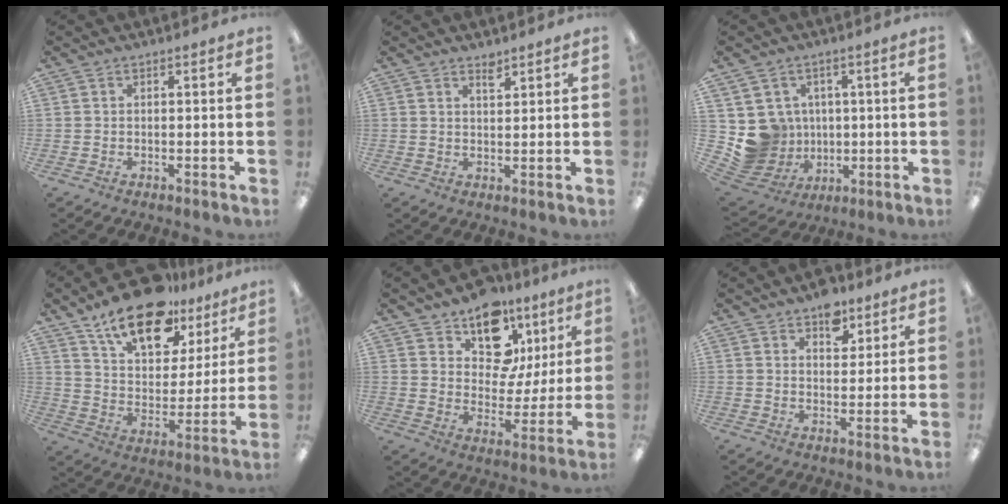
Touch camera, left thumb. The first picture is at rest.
{"total": 2.4, "force": [2.1, 0.6, 0.9], "torque": [-0.005, -0.013, 0.036]}
{"total": 9.0, "force": [0.8, 8.9, 0.9], "torque": [-0.048, -0.010, 0.031]}
{"total": 18.8, "force": [13.4, 8.9, 9.7], "torque": [-0.159, -0.073, 0.232]}
{"total": 14.7, "force": [9.6, 9.2, 6.2], "torque": [-0.104, -0.057, 0.179]}
{"total": 7.3, "force": [4.8, 4.3, 3.3], "torque": [-0.023, -0.024, 0.079]}